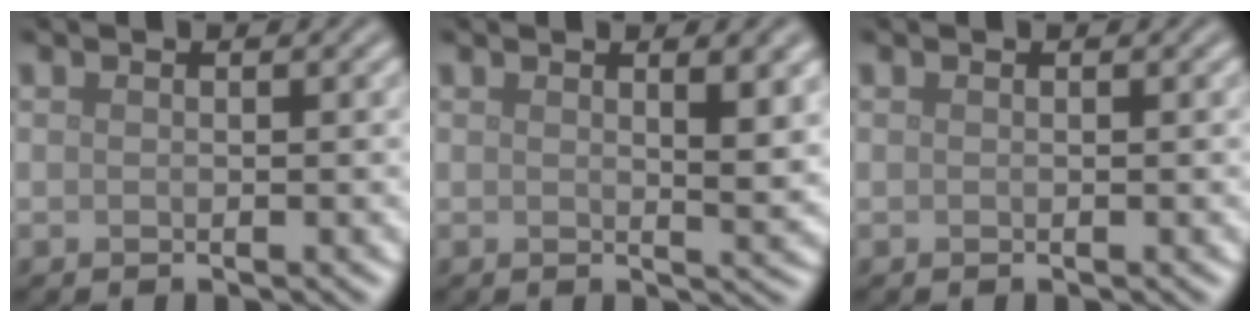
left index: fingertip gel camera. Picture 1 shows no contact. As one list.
[{"total": 3.6, "force": [1.5, 1.1, 3.1], "torque": [-0.033, -0.002, 0.023]}, {"total": 0.0}]